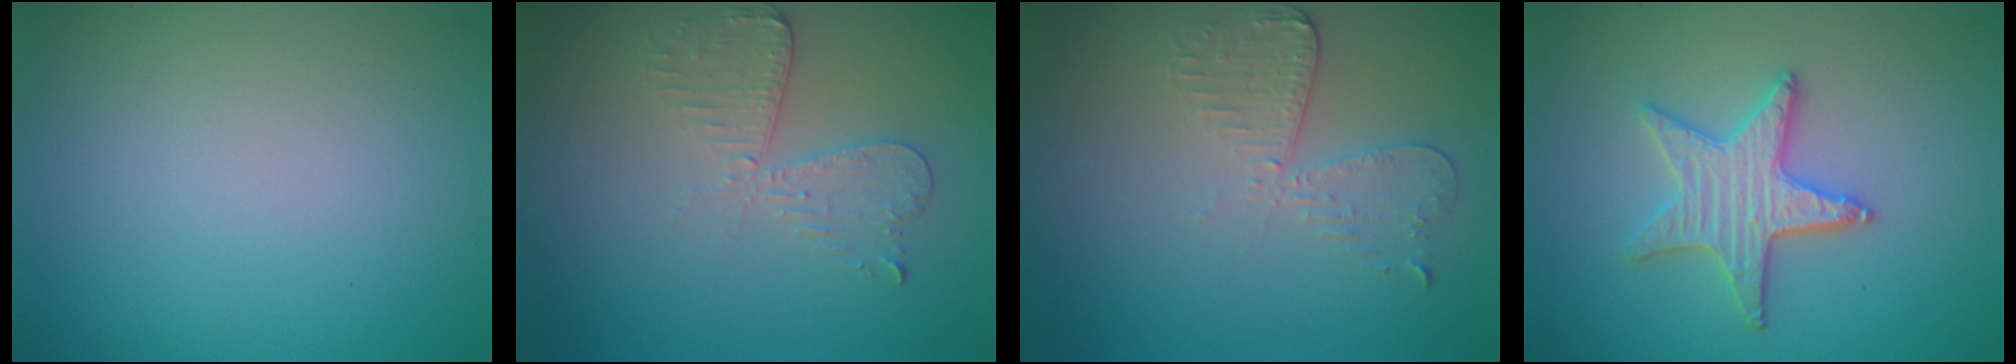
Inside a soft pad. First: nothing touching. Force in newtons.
{"total": 2.9, "press": 2.5, "slide": 1.5}
{"total": 2.9, "press": 2.6, "slide": 1.4}
{"total": 3.7, "press": 3.6, "slide": 0.8}